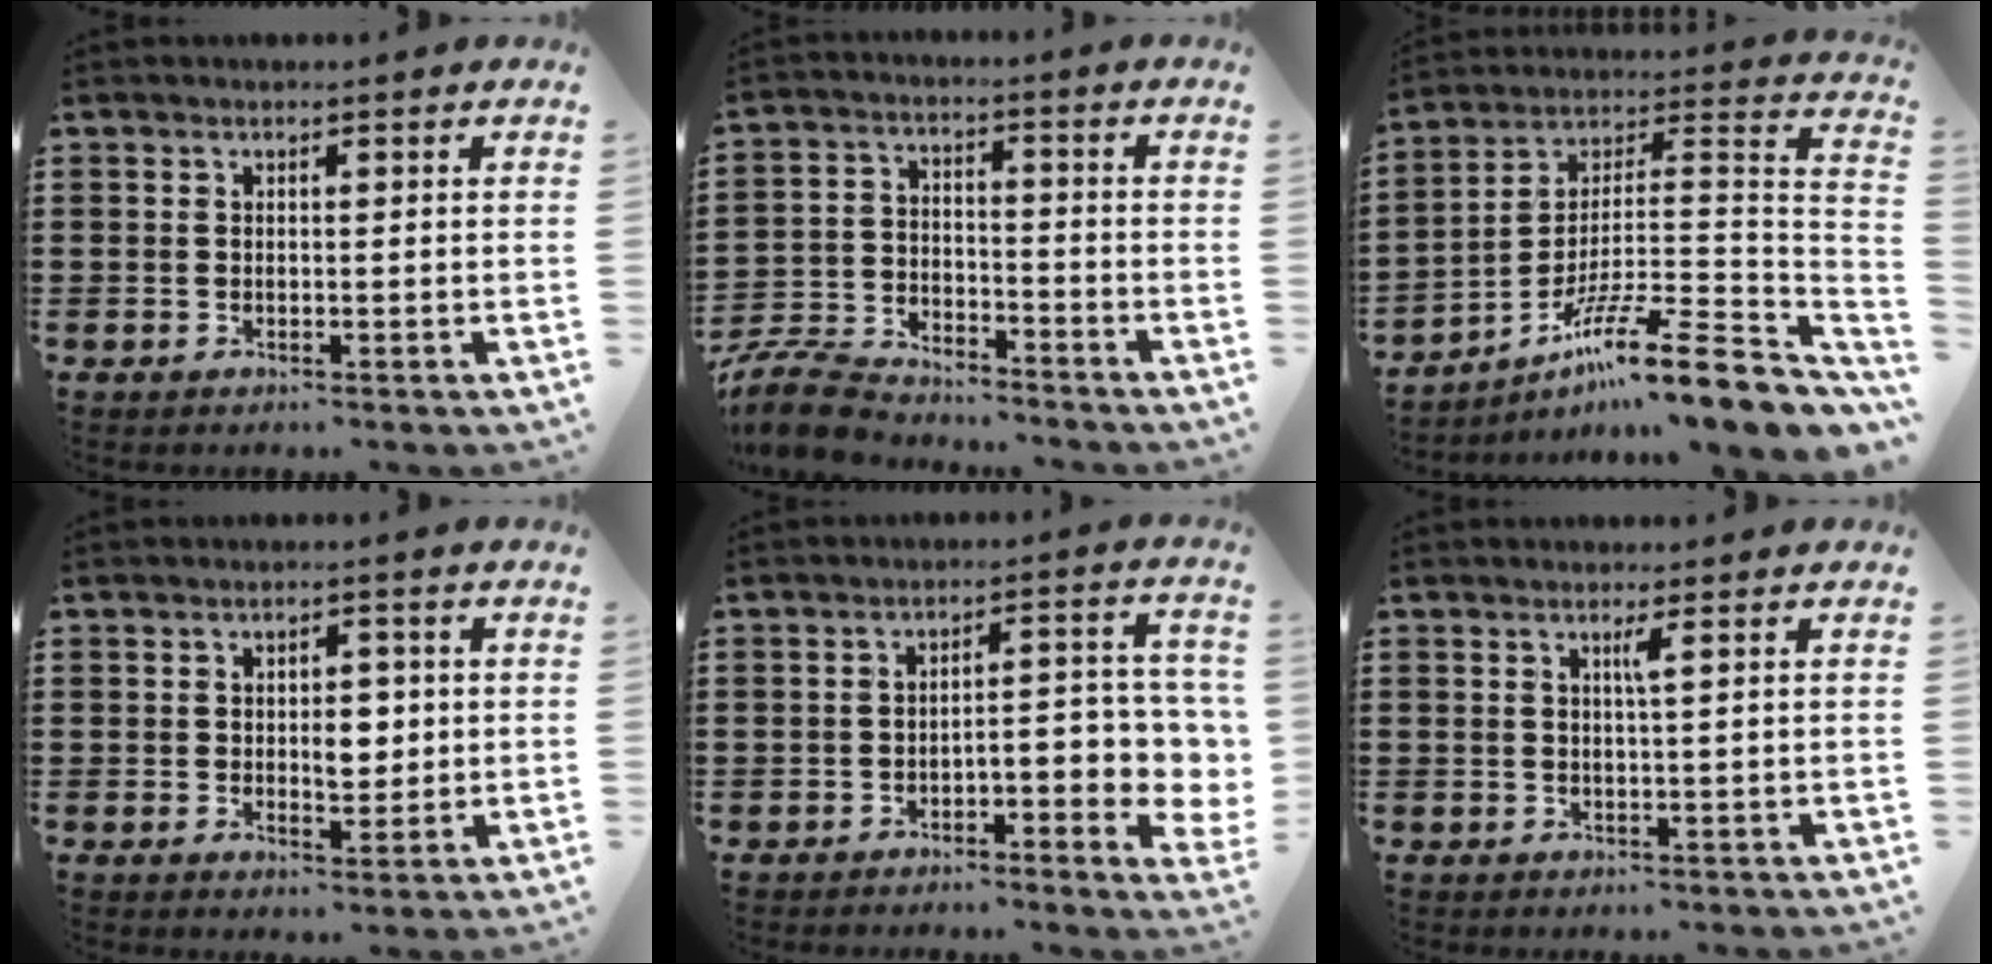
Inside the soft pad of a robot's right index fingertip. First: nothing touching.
{"total": 8.0, "force": [-7.7, 1.4, 1.6], "torque": [-0.047, 0.014, -0.156]}
{"total": 13.7, "force": [-9.6, 1.1, 9.7], "torque": [-0.157, 0.007, -0.178]}
{"total": 4.6, "force": [0.3, 2.7, 3.6], "torque": [-0.051, -0.001, -0.001]}
{"total": 5.0, "force": [-2.1, 1.8, 4.1], "torque": [-0.065, -0.003, -0.042]}
{"total": 1.4, "force": [0.5, -0.4, 1.2], "torque": [-0.022, -0.005, 0.007]}